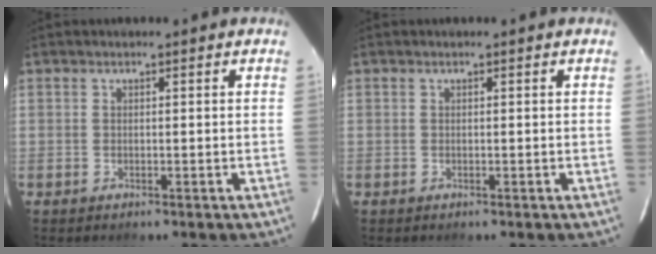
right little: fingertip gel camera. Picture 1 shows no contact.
{"total": 0.0}